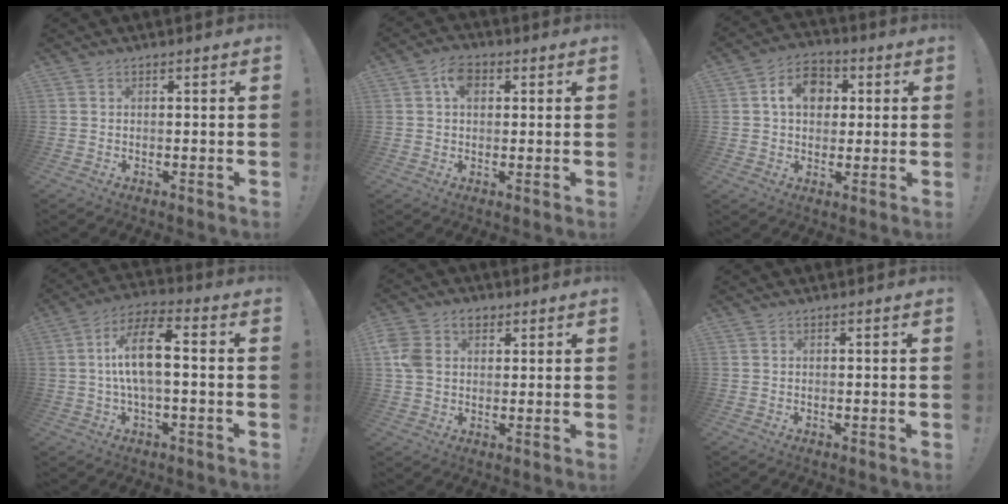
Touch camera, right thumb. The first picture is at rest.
{"total": 5.9, "force": [1.6, 4.0, 4.0], "torque": [-0.062, 0.006, 0.028]}
{"total": 10.9, "force": [3.0, 8.5, 6.1], "torque": [-0.089, 0.004, 0.056]}
{"total": 12.8, "force": [0.7, 4.9, 11.8], "torque": [-0.208, 0.005, 0.006]}
{"total": 8.6, "force": [2.9, 6.6, 4.7], "torque": [-0.088, -0.003, 0.055]}
{"total": 0.0}